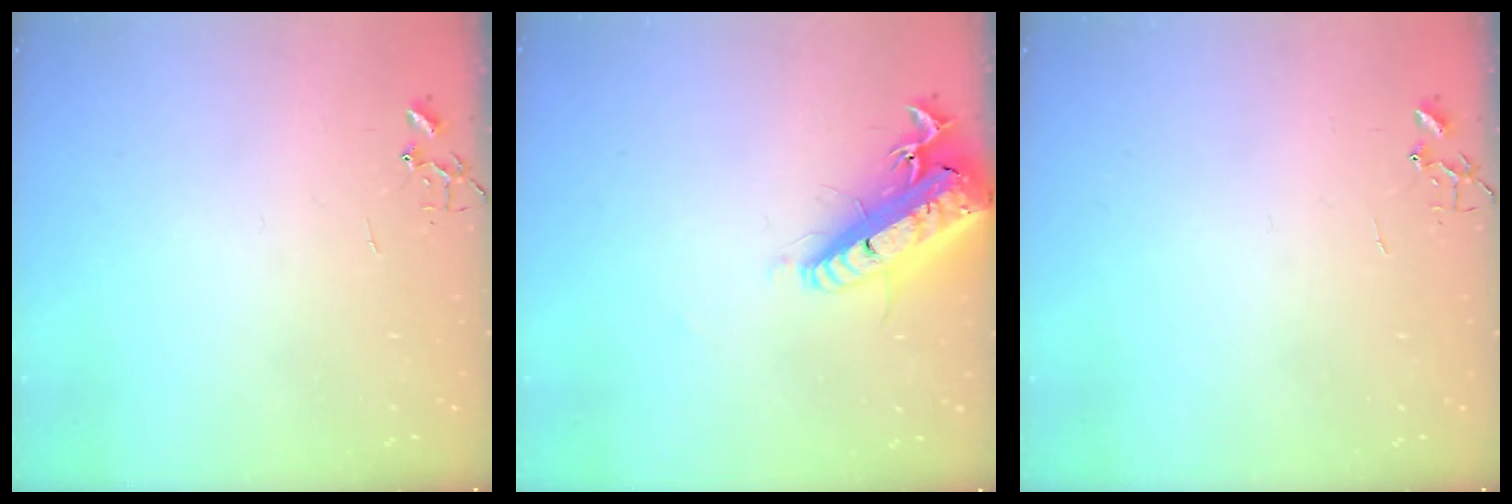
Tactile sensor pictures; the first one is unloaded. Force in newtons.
{"total": 23.1, "press": 22.6, "slide": 5.0}
{"total": 0.0}